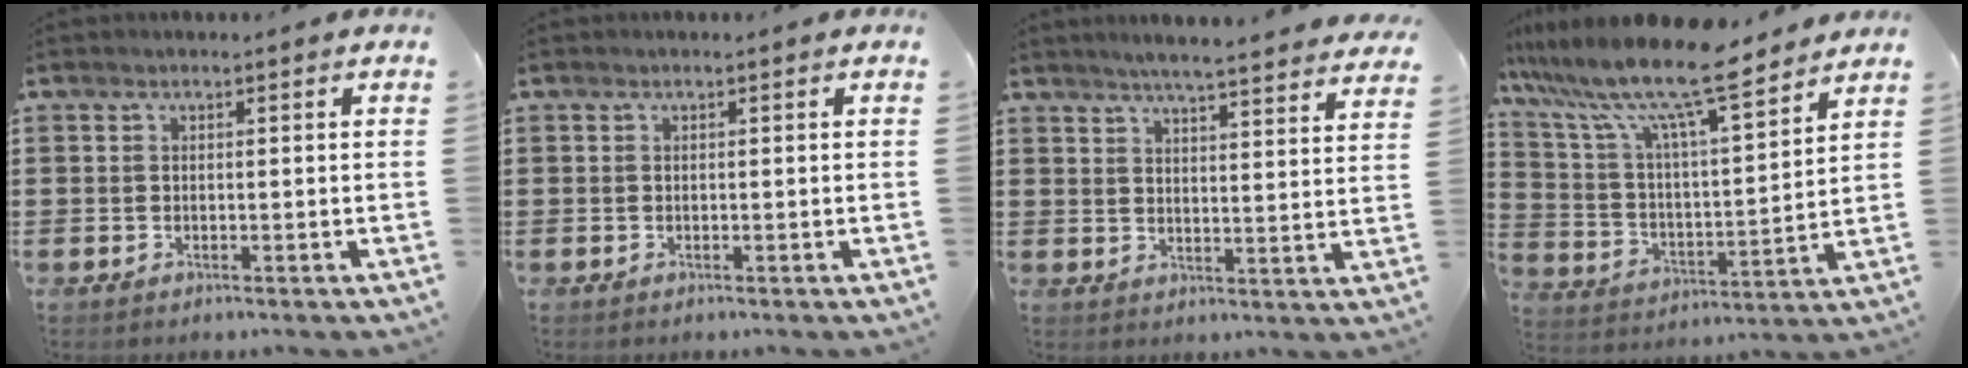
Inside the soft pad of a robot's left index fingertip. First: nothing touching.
{"total": 0.0}
{"total": 4.5, "force": [4.3, -0.6, 1.4], "torque": [-0.044, -0.025, 0.073]}
{"total": 12.8, "force": [10.6, 1.4, 7.1], "torque": [-0.178, -0.059, 0.179]}